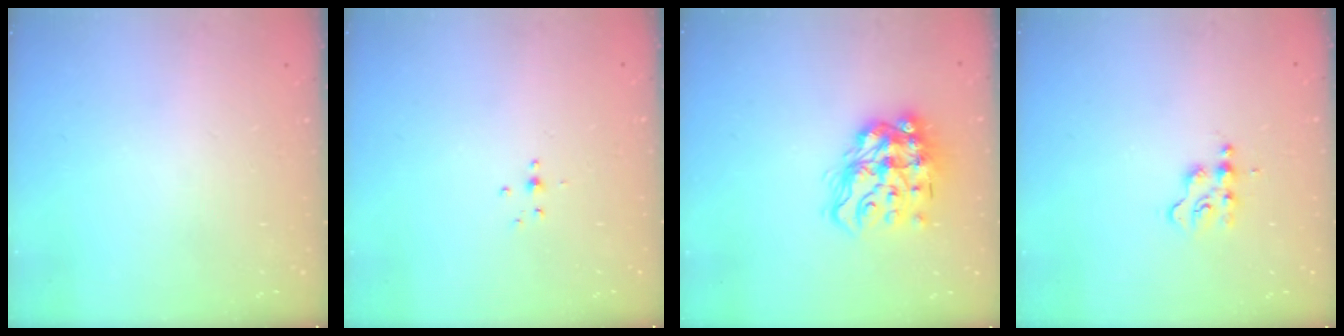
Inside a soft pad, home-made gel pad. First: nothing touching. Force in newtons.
{"total": 2.7, "press": 2.6, "slide": 0.9}
{"total": 15.2, "press": 15.2, "slide": 0.9}
{"total": 3.0, "press": 3.0, "slide": 0.4}